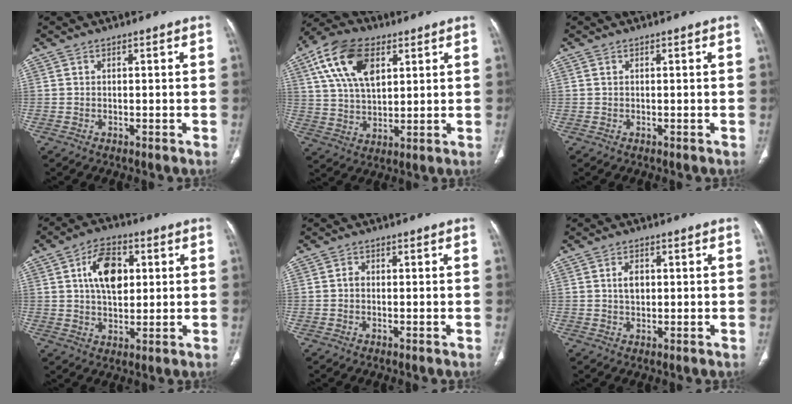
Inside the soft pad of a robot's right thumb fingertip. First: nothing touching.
{"total": 14.7, "force": [6.0, 8.3, 10.5], "torque": [-0.181, -0.005, 0.112]}
{"total": 0.0}
{"total": 10.8, "force": [2.8, 6.6, 8.1], "torque": [-0.112, -0.002, 0.045]}
{"total": 1.0, "force": [-0.2, 0.8, 0.6], "torque": [-0.006, 0.003, -0.007]}
{"total": 3.1, "force": [0.5, 2.1, 2.2], "torque": [-0.035, 0.001, 0.009]}